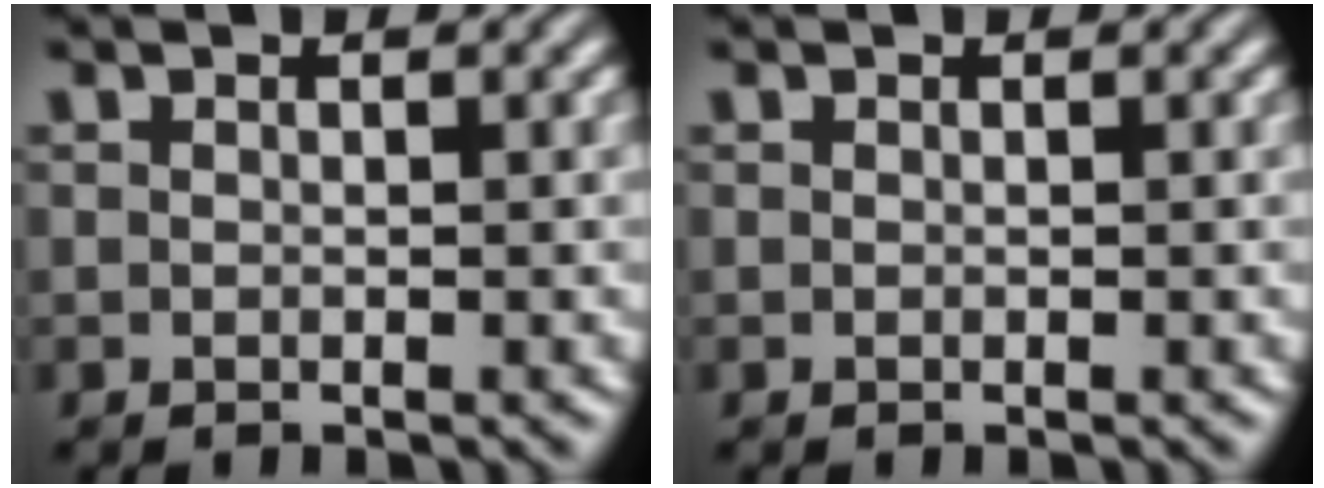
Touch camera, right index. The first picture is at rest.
{"total": 0.0}